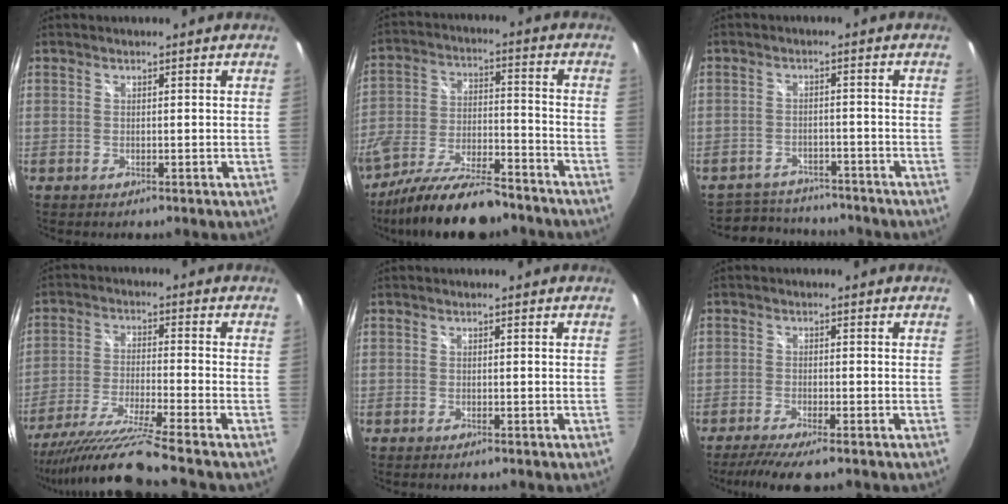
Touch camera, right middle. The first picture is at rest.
{"total": 17.9, "force": [-13.7, 5.3, 10.2], "torque": [-0.200, -0.033, -0.228]}
{"total": 8.7, "force": [-8.0, 3.1, 1.5], "torque": [-0.046, 0.010, -0.117]}
{"total": 13.6, "force": [-11.3, -2.0, 7.2], "torque": [-0.146, -0.035, -0.203]}
{"total": 0.8, "force": [-0.7, 0.0, 0.4], "torque": [-0.006, -0.003, -0.013]}
{"total": 6.8, "force": [-5.4, 0.4, 4.0], "torque": [-0.094, -0.025, -0.094]}